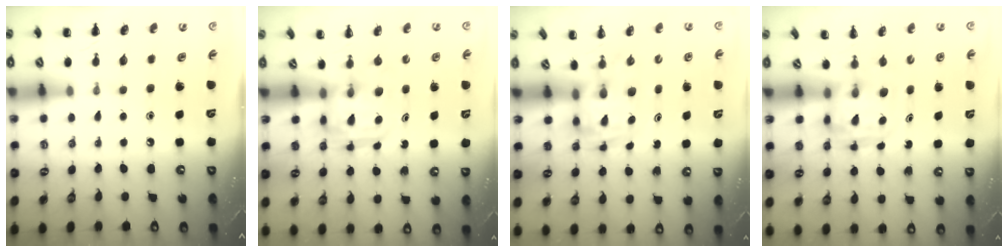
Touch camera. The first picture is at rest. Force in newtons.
{"total": 3.2, "press": 3.2, "slide": 0.2}
{"total": 3.4, "press": 3.4, "slide": 0.6}
{"total": 3.6, "press": 3.6, "slide": 0.3}